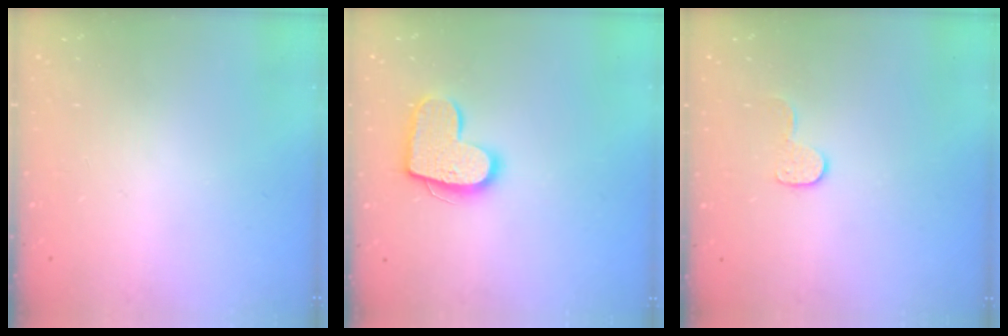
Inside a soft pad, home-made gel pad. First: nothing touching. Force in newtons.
{"total": 14.5, "press": 14.5, "slide": 0.9}
{"total": 6.1, "press": 6.1, "slide": 0.2}